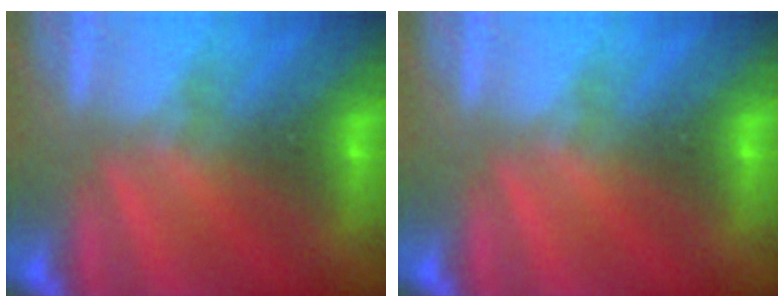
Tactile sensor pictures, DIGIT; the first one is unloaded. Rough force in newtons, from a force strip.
{"total": 0.0}